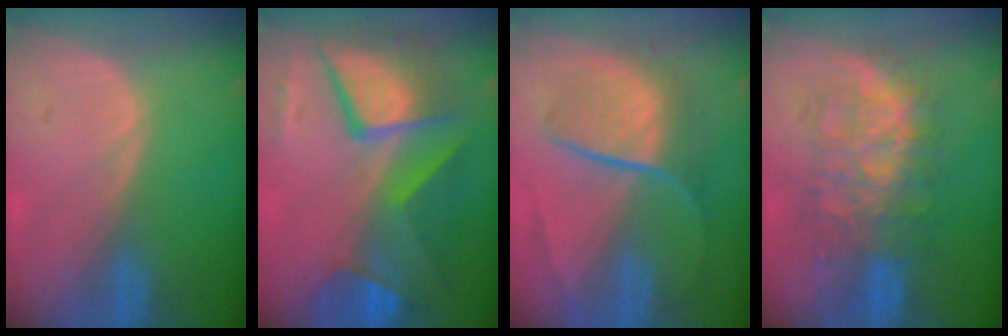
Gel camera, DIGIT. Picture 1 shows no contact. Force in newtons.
{"total": 11.6, "press": 11.6, "slide": 1.4}
{"total": 9.0, "press": 7.6, "slide": 4.8}
{"total": 8.9, "press": 8.9, "slide": 0.5}